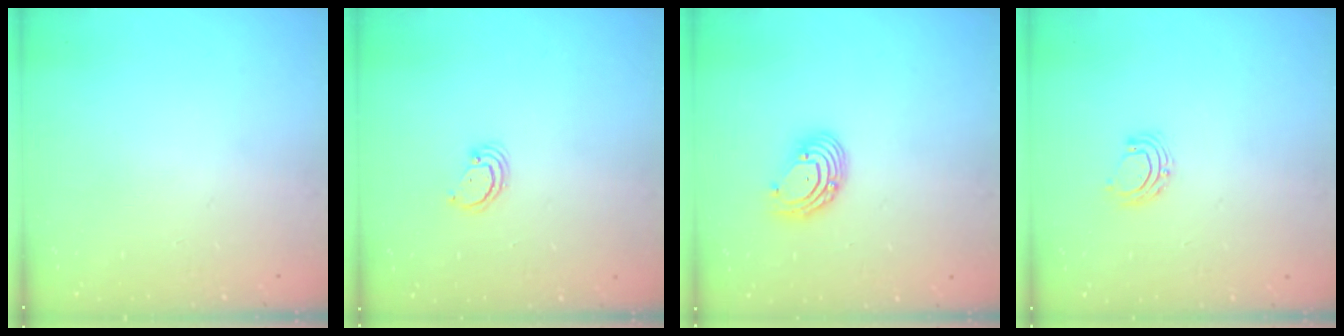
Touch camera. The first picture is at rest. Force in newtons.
{"total": 2.4, "press": 2.4, "slide": 0.2}
{"total": 7.3, "press": 7.3, "slide": 0.8}
{"total": 7.6, "press": 7.5, "slide": 0.9}